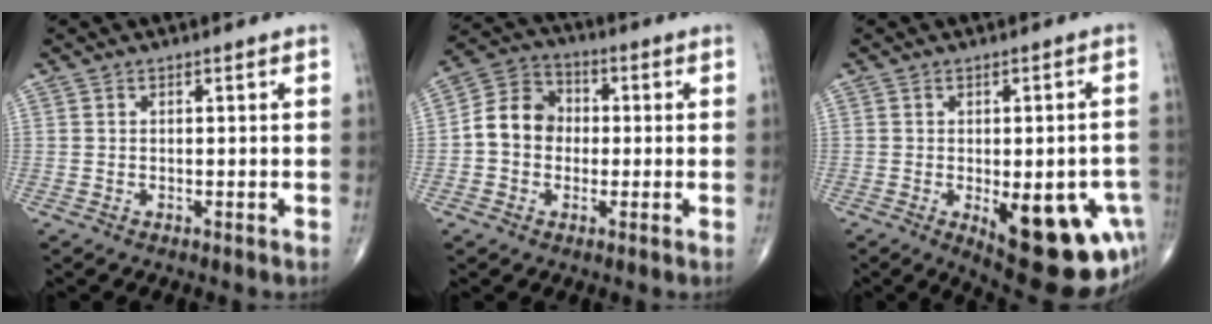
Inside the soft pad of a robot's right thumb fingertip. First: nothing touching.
{"total": 9.1, "force": [-0.5, 7.7, 4.8], "torque": [-0.069, 0.033, -0.023]}
{"total": 20.7, "force": [-7.1, 8.2, 17.6], "torque": [-0.159, -0.005, -0.073]}